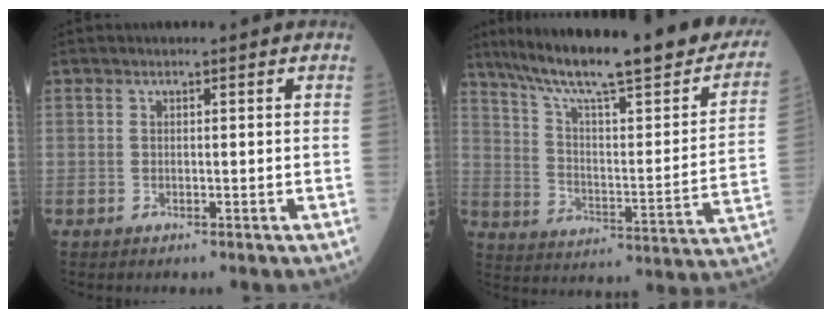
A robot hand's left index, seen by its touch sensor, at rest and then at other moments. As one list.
[{"total": 28.3, "force": [22.8, 3.5, 16.5], "torque": [-0.259, -0.031, 0.312]}]